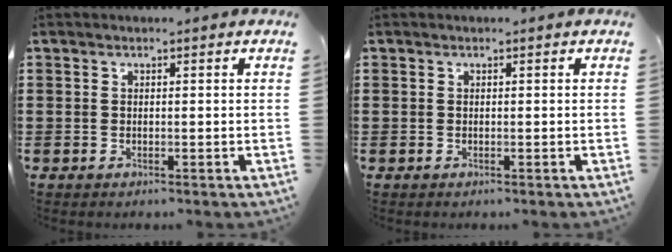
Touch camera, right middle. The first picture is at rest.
{"total": 0.0}